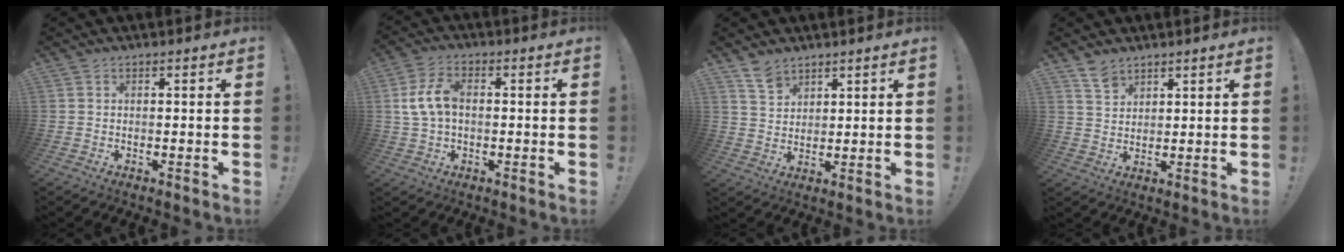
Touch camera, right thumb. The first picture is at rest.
{"total": 8.8, "force": [0.6, 5.5, 6.9], "torque": [-0.148, 0.015, 0.018]}
{"total": 6.2, "force": [4.8, 3.6, 1.5], "torque": [-0.027, -0.029, 0.093]}
{"total": 5.0, "force": [3.8, 2.8, 1.4], "torque": [-0.026, -0.021, 0.074]}